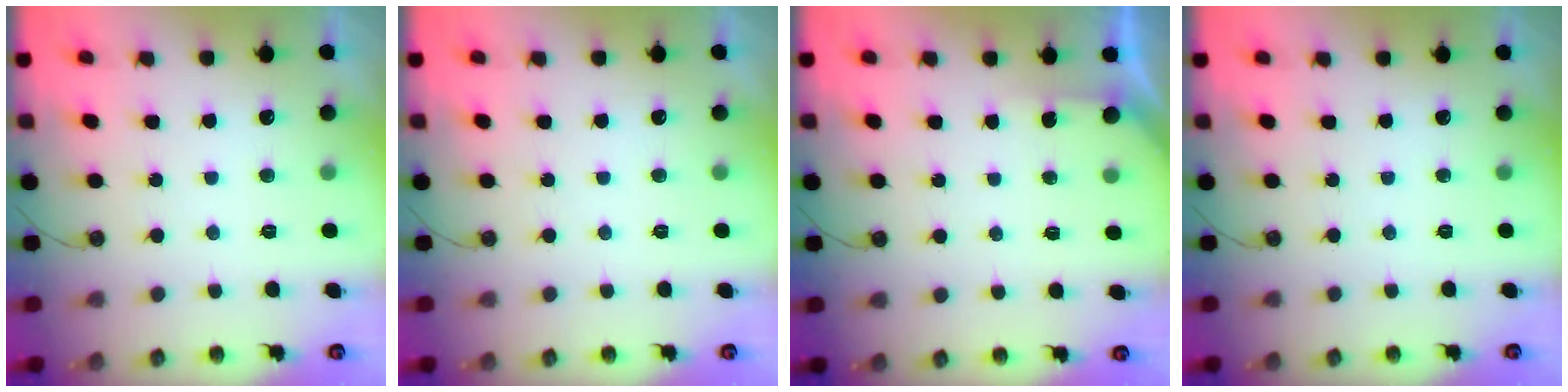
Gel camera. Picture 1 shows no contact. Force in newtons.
{"total": 0.0}
{"total": 1.5, "press": 1.5, "slide": 0.2}
{"total": 0.0}